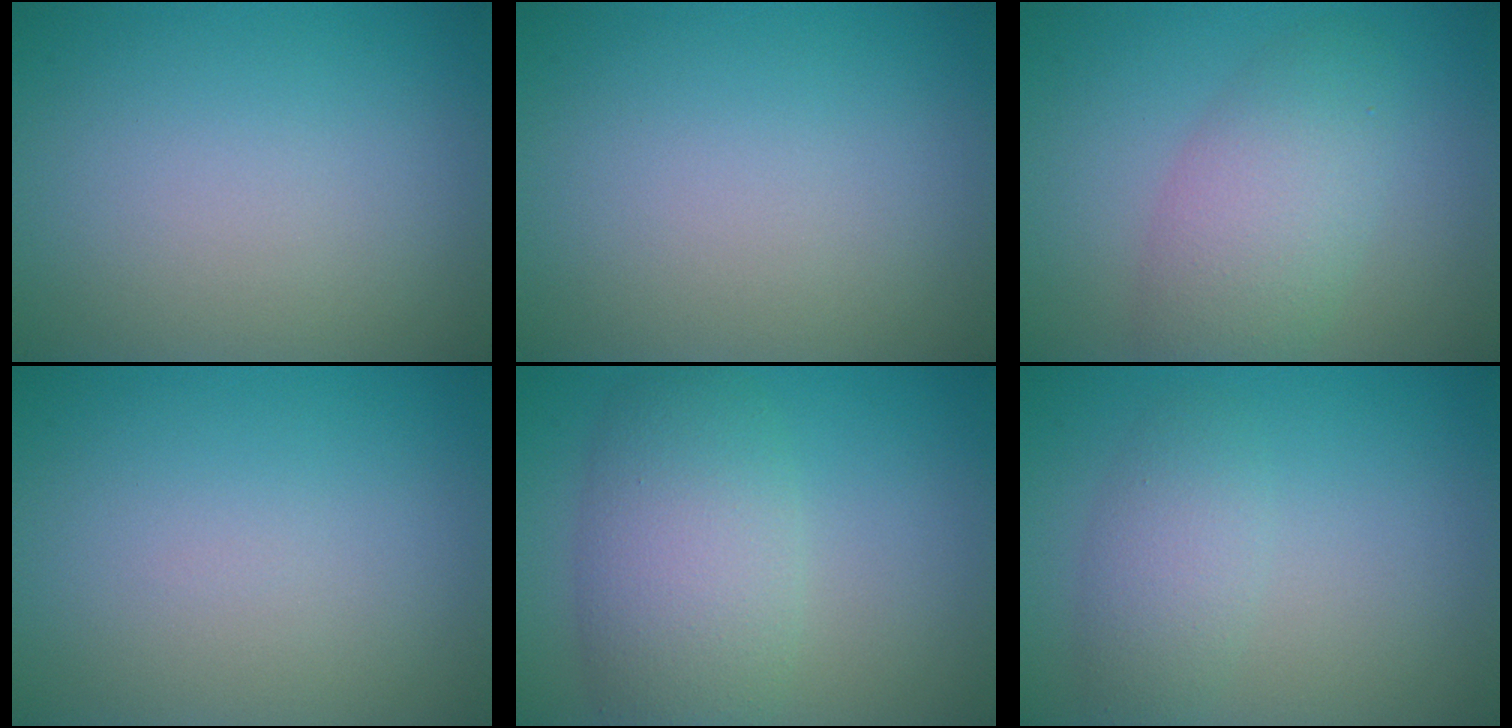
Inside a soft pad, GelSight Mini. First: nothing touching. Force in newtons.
{"total": 0.0}
{"total": 4.8, "press": 4.7, "slide": 0.2}
{"total": 0.0}
{"total": 6.5, "press": 6.5, "slide": 0.3}
{"total": 2.7, "press": 2.7, "slide": 0.1}